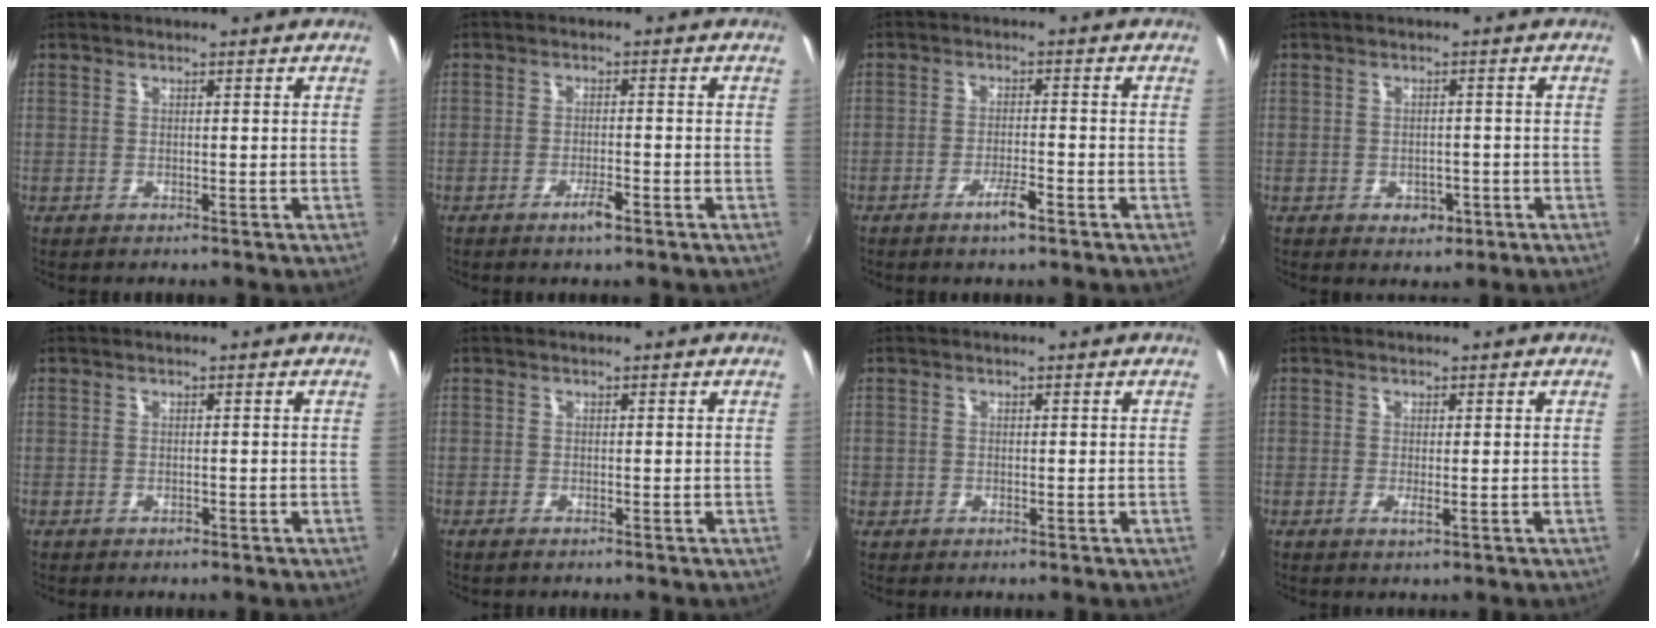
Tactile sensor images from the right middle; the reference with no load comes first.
{"total": 2.7, "force": [-1.9, 0.6, 1.8], "torque": [-0.042, -0.004, -0.034]}
{"total": 3.6, "force": [-2.5, 0.6, 2.5], "torque": [-0.058, -0.004, -0.045]}
{"total": 3.3, "force": [-1.3, 2.8, 1.3], "torque": [-0.026, 0.002, -0.009]}
{"total": 0.6, "force": [-0.4, 0.4, 0.0], "torque": [0.000, -0.003, -0.007]}
{"total": 0.7, "force": [-0.5, 0.1, 0.5], "torque": [-0.009, -0.002, -0.010]}
{"total": 1.4, "force": [-0.5, 1.2, 0.4], "torque": [-0.009, -0.002, -0.011]}
{"total": 1.2, "force": [-0.1, 0.1, 1.2], "torque": [-0.023, -0.004, -0.004]}